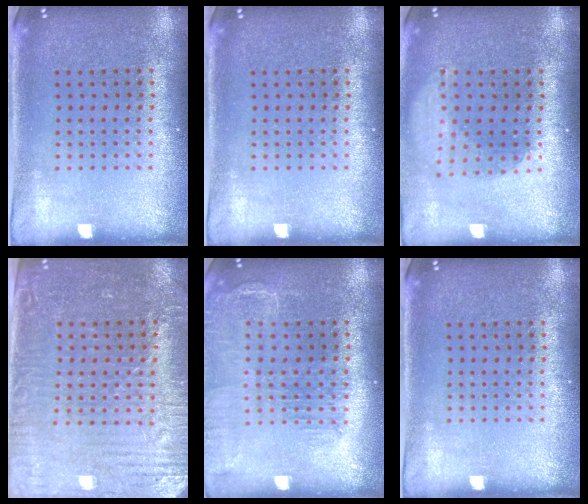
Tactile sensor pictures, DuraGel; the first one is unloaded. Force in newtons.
{"total": 0.0}
{"total": 1.7, "press": 1.3, "slide": 1.1}
{"total": 3.7, "press": 3.3, "slide": 1.7}
{"total": 1.6, "press": 1.6, "slide": 0.4}
{"total": 0.0}